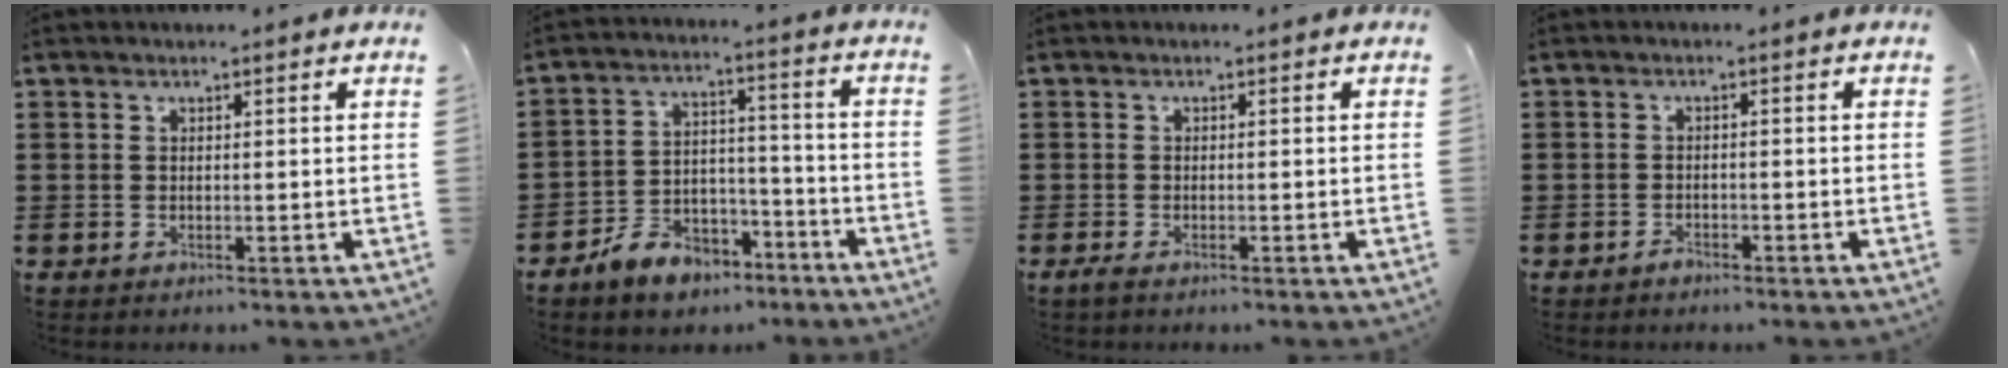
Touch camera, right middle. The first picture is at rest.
{"total": 7.5, "force": [-6.4, 3.7, 1.4], "torque": [-0.032, 0.032, -0.126]}
{"total": 1.1, "force": [-0.9, 0.3, 0.6], "torque": [-0.013, -0.003, -0.018]}
{"total": 1.5, "force": [-1.4, 0.6, 0.2], "torque": [-0.006, -0.001, -0.029]}